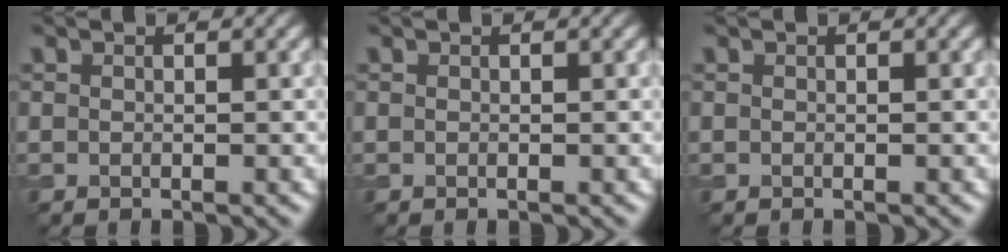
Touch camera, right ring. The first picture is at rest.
{"total": 0.0}
{"total": 0.0}